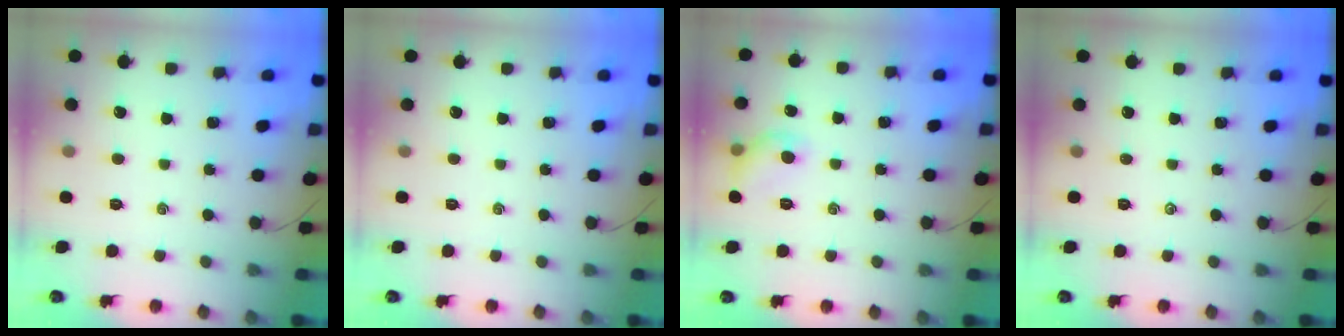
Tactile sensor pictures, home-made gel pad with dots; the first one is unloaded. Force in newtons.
{"total": 0.0}
{"total": 7.2, "press": 7.1, "slide": 1.2}
{"total": 0.0}